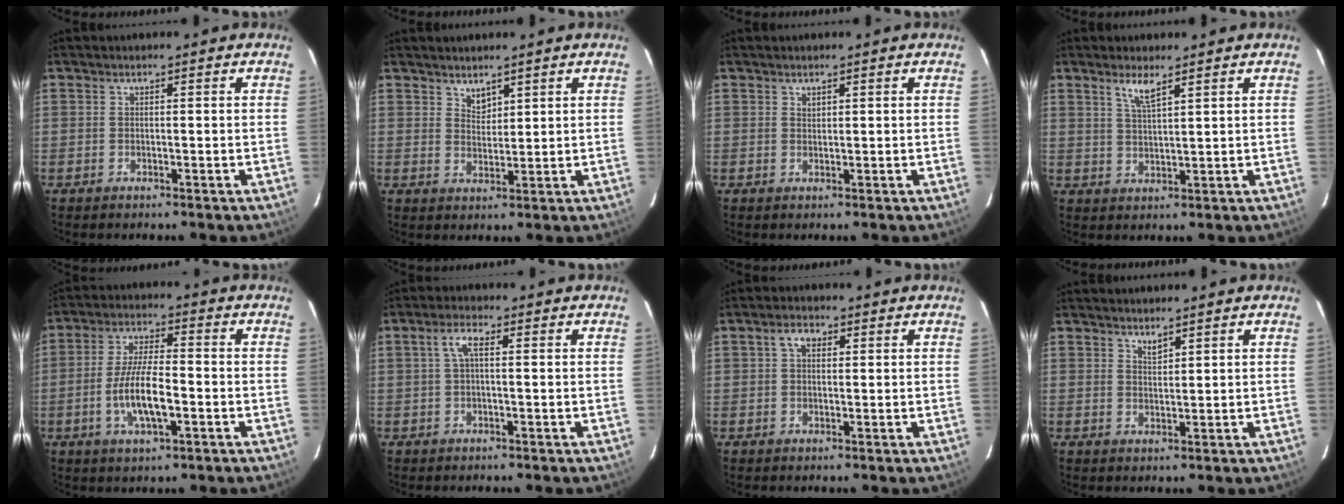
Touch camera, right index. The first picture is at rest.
{"total": 2.5, "force": [2.2, 1.1, 0.6], "torque": [-0.006, 0.000, 0.040]}
{"total": 0.8, "force": [0.6, 0.5, 0.2], "torque": [-0.002, 0.001, 0.012]}
{"total": 3.6, "force": [2.6, 0.5, 2.5], "torque": [-0.050, -0.001, 0.051]}
{"total": 9.5, "force": [-2.7, 2.8, 8.7], "torque": [-0.173, -0.004, -0.050]}
{"total": 3.0, "force": [0.4, 0.9, 2.8], "torque": [-0.059, 0.009, 0.008]}
{"total": 2.7, "force": [0.9, 1.9, 1.8], "torque": [-0.031, 0.011, 0.015]}
{"total": 1.6, "force": [1.5, 0.3, 0.5], "torque": [-0.007, 0.000, 0.027]}